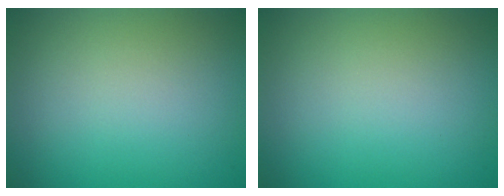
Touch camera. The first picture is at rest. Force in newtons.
{"total": 0.0}